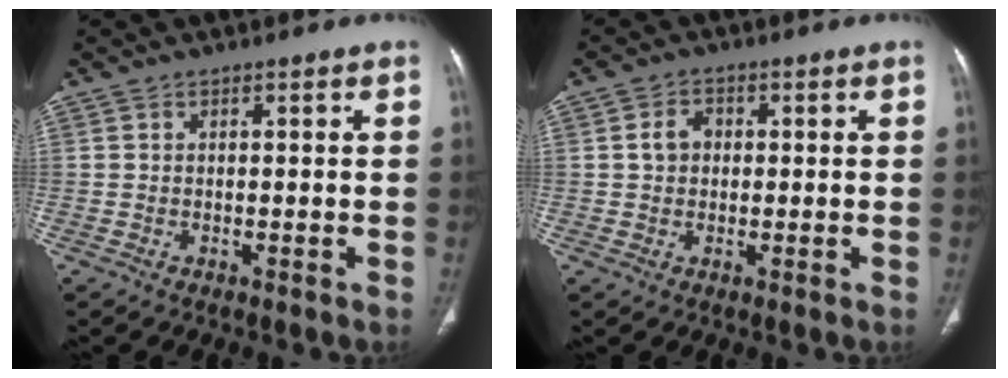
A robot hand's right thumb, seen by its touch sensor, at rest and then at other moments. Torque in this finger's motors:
{"motor_torque": [-0.42, 0.58, -0.27, 0.07, 0.11]}